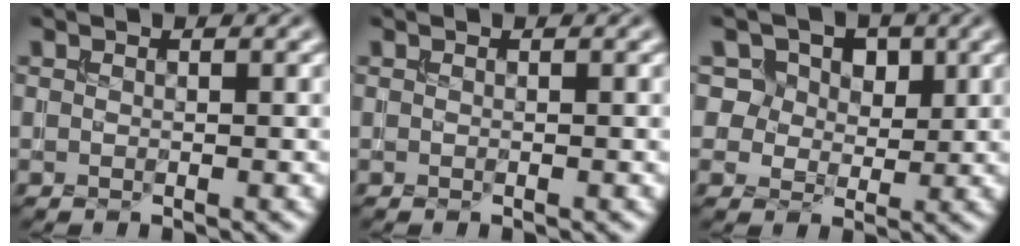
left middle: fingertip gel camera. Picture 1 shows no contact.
{"total": 0.0}
{"total": 8.9, "force": [4.7, 6.7, 3.5], "torque": [-0.066, 0.014, 0.071]}